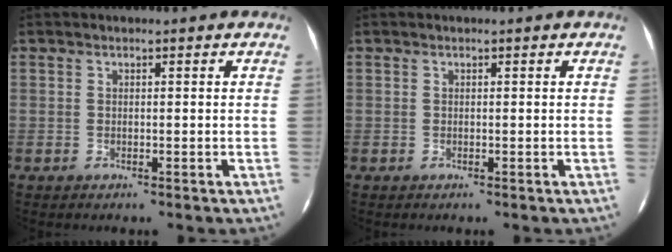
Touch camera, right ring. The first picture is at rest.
{"total": 0.0}